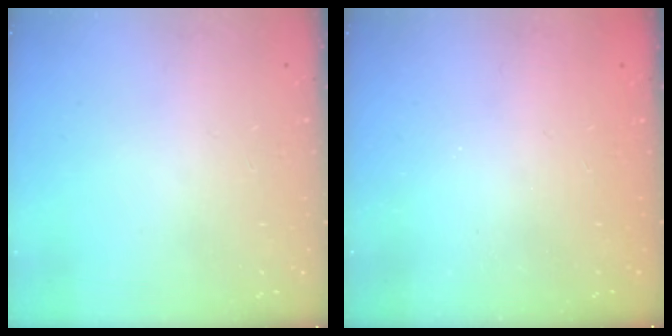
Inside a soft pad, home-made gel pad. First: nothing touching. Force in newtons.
{"total": 2.3, "press": 2.2, "slide": 0.8}